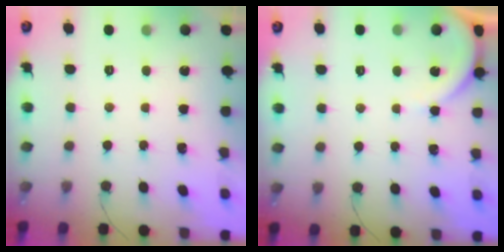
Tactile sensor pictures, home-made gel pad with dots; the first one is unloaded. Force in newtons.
{"total": 4.0, "press": 3.9, "slide": 0.6}